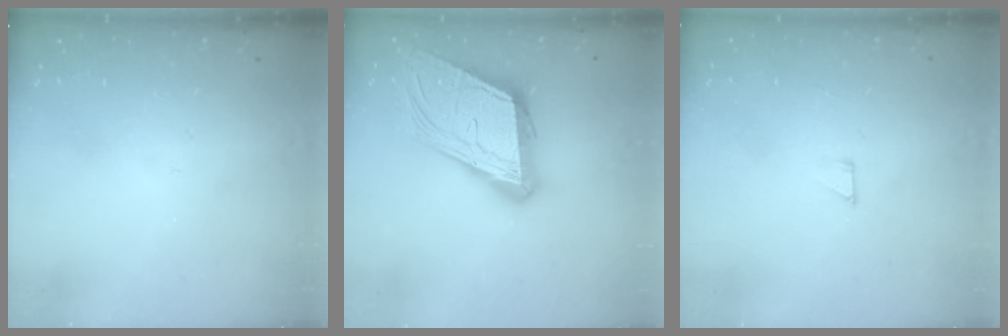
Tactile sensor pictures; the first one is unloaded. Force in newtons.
{"total": 20.4, "press": 20.0, "slide": 3.9}
{"total": 1.9, "press": 1.9, "slide": 0.1}